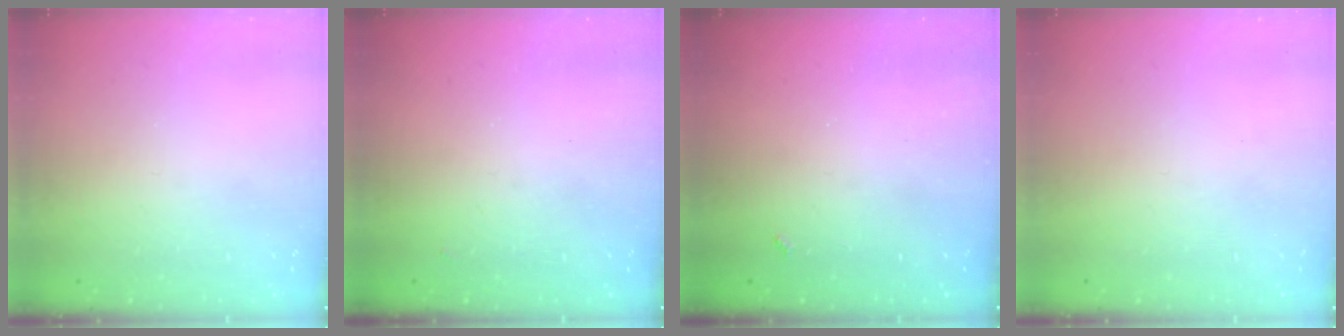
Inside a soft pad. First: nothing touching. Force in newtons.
{"total": 1.3, "press": 1.3, "slide": 0.3}
{"total": 2.5, "press": 2.5, "slide": 0.4}
{"total": 0.0}